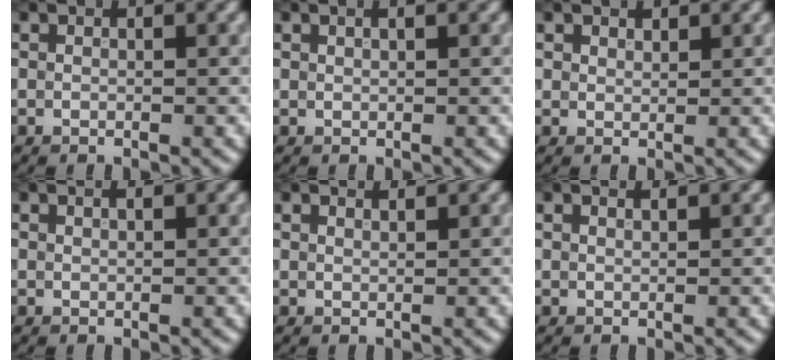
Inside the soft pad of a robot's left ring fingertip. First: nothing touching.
{"total": 0.7, "force": [0.5, 0.2, 0.4], "torque": [-0.008, 0.002, 0.008]}
{"total": 1.1, "force": [0.9, 0.6, 0.2], "torque": [-0.003, -0.001, 0.017]}
{"total": 1.0, "force": [0.8, 0.2, 0.6], "torque": [-0.008, 0.000, 0.010]}
{"total": 1.8, "force": [1.7, 0.4, 0.6], "torque": [-0.006, 0.005, 0.015]}
{"total": 1.5, "force": [1.3, 0.4, 0.7], "torque": [-0.007, 0.004, 0.007]}